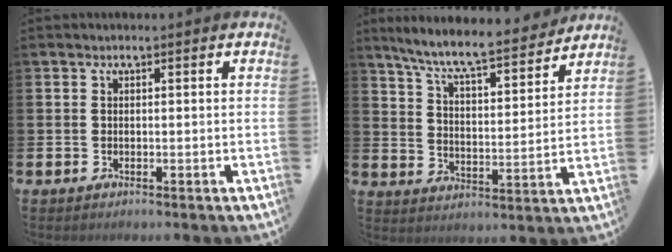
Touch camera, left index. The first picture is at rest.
{"total": 8.2, "force": [7.5, 0.9, 3.2], "torque": [-0.089, -0.053, 0.127]}